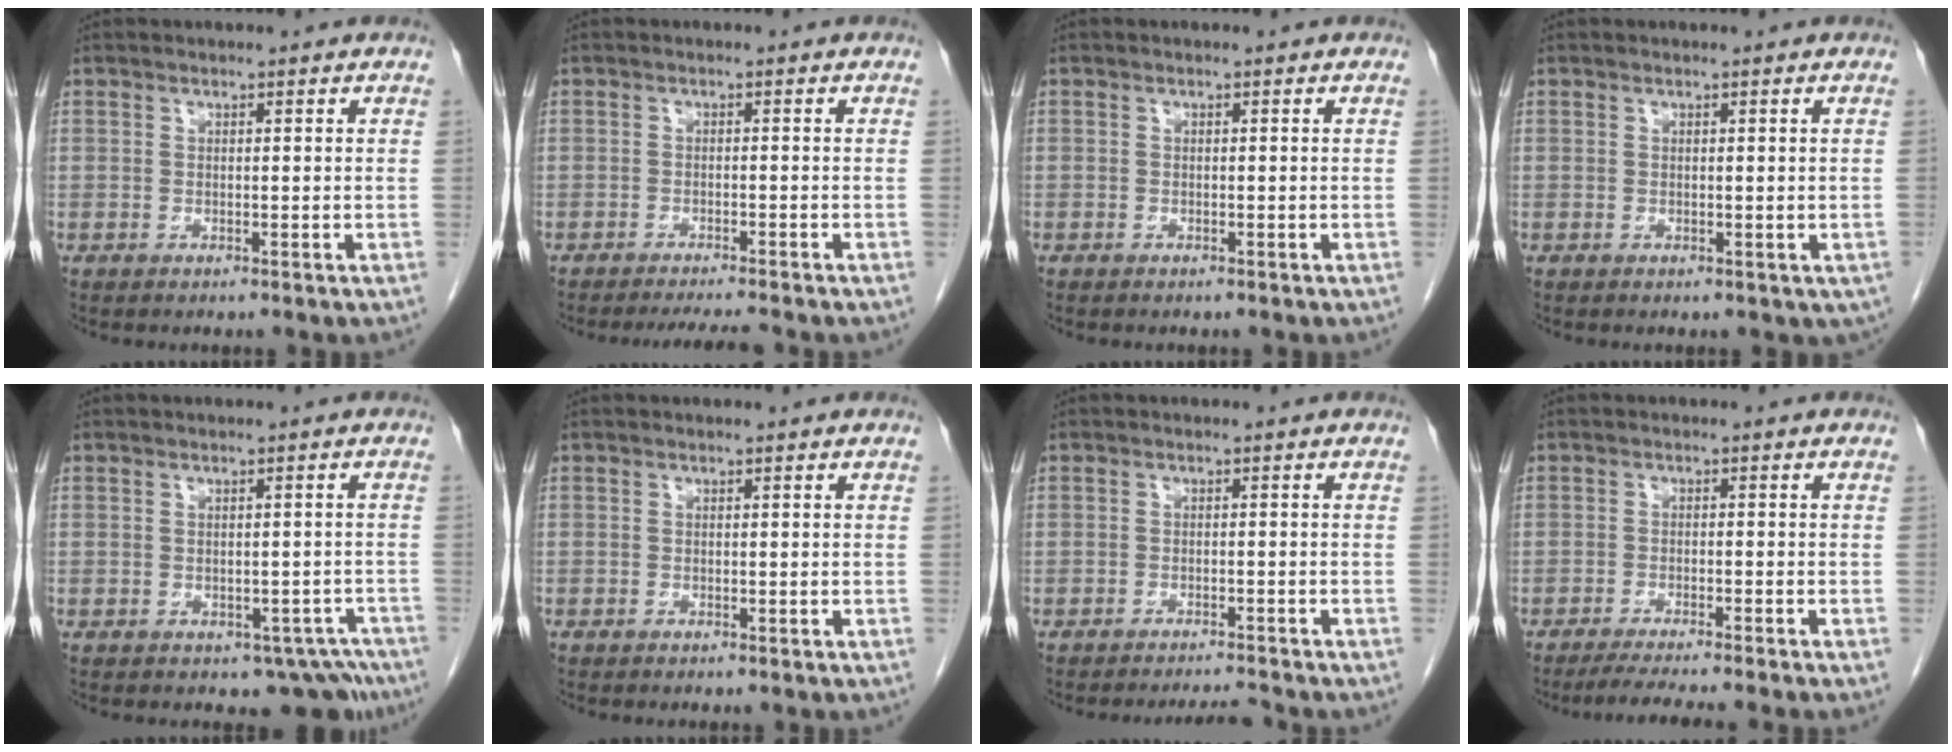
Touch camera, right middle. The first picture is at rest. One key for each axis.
{"total": 4.9, "fx": -4.5, "fy": -0.1, "fz": 2.0, "tx": -0.025, "ty": -0.012, "tz": -0.067}
{"total": 0.0}
{"total": 1.0, "fx": 0.0, "fy": 0.8, "fz": 0.6, "tx": -0.002, "ty": 0.001, "tz": 0.008}
{"total": 5.6, "fx": -4.1, "fy": 3.3, "fz": 2.1, "tx": 0.006, "ty": 0.012, "tz": -0.048}
{"total": 0.0}
{"total": 3.2, "fx": -3.0, "fy": -0.8, "fz": 0.3, "tx": -0.008, "ty": -0.011, "tz": -0.045}
{"total": 6.6, "fx": -5.7, "fy": -1.0, "fz": 3.2, "tx": -0.035, "ty": -0.018, "tz": -0.090}